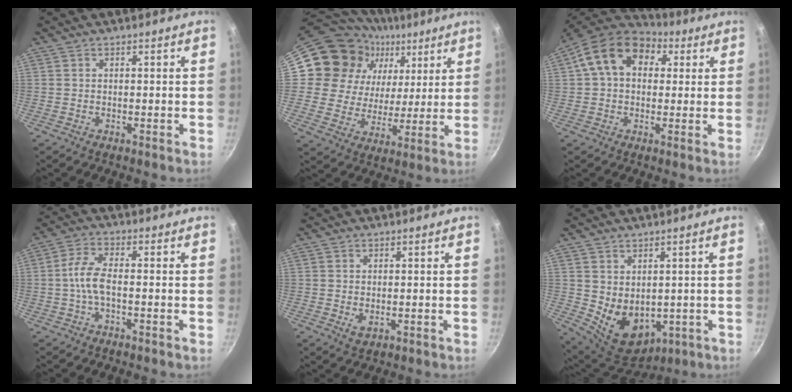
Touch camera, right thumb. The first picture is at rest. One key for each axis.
{"total": 17.7, "fx": 9.2, "fy": 13.2, "fz": 7.4, "tx": -0.107, "ty": -0.039, "tz": 0.158}
{"total": 15.2, "fx": 4.4, "fy": 10.9, "fz": 9.5, "tx": -0.138, "ty": 0.021, "tz": 0.056}
{"total": 5.7, "fx": -1.3, "fy": 2.2, "fz": 5.0, "tx": -0.116, "ty": 0.023, "tz": -0.034}
{"total": 2.0, "fx": -0.1, "fy": 1.3, "fz": 1.5, "tx": -0.027, "ty": -0.004, "tz": 0.001}
{"total": 10.3, "fx": 0.0, "fy": 7.6, "fz": 7.0, "tx": -0.092, "ty": -0.018, "tz": 0.032}